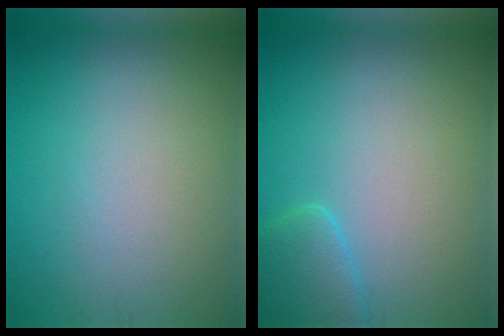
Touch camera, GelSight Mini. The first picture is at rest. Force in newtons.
{"total": 2.5, "press": 2.5, "slide": 0.3}